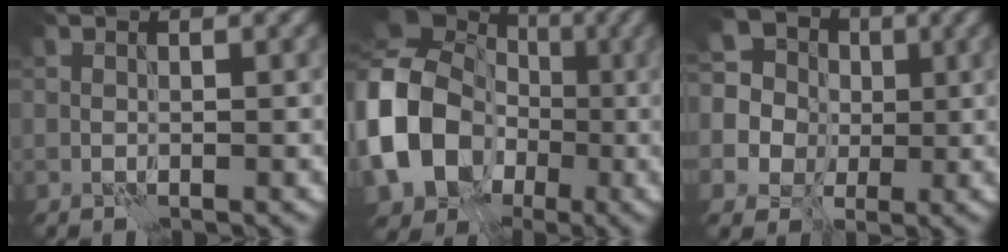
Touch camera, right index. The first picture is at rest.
{"total": 13.9, "force": [-1.8, 11.7, 7.4], "torque": [-0.181, -0.017, -0.046]}
{"total": 12.7, "force": [4.1, 10.8, 5.2], "torque": [-0.134, 0.031, 0.038]}